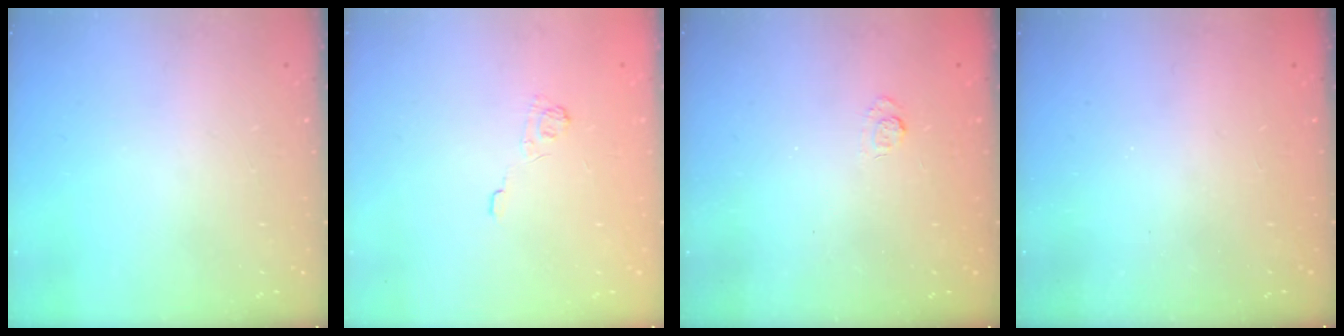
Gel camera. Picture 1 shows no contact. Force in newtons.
{"total": 2.5, "press": 2.1, "slide": 1.3}
{"total": 2.6, "press": 2.2, "slide": 1.4}
{"total": 2.6, "press": 2.4, "slide": 0.8}